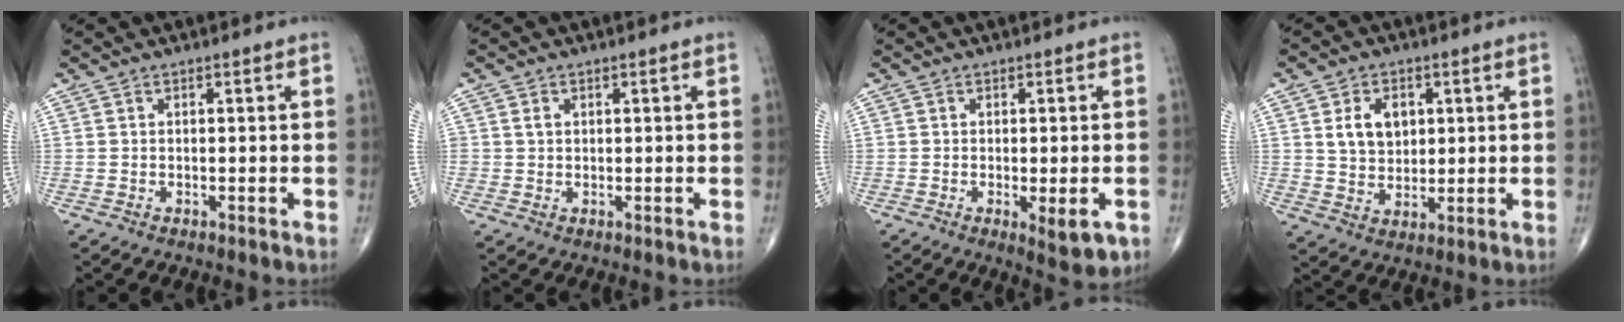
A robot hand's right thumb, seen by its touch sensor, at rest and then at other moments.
{"total": 1.4, "force": [0.4, 1.2, 0.6], "torque": [-0.004, -0.001, 0.008]}
{"total": 5.5, "force": [-1.7, 1.7, 4.9], "torque": [-0.067, -0.013, -0.019]}
{"total": 6.2, "force": [1.7, 4.6, 3.8], "torque": [-0.044, -0.010, 0.033]}